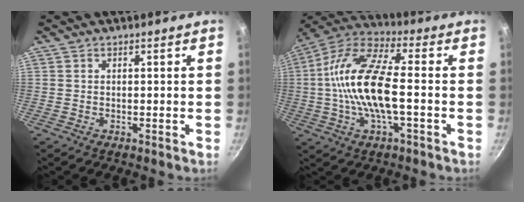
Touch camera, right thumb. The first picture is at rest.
{"total": 16.6, "force": [-1.2, 6.0, 15.4], "torque": [-0.298, 0.035, -0.041]}